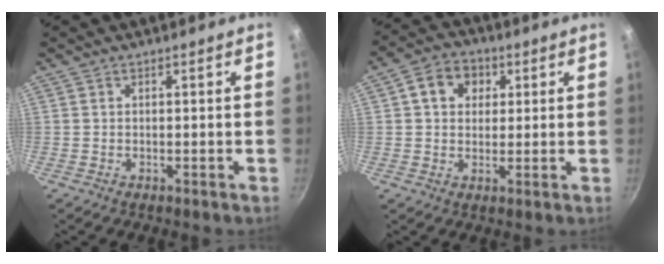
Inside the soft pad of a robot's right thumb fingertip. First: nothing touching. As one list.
[{"total": 7.8, "force": [2.4, 6.2, 4.0], "torque": [-0.041, 0.005, 0.027]}]